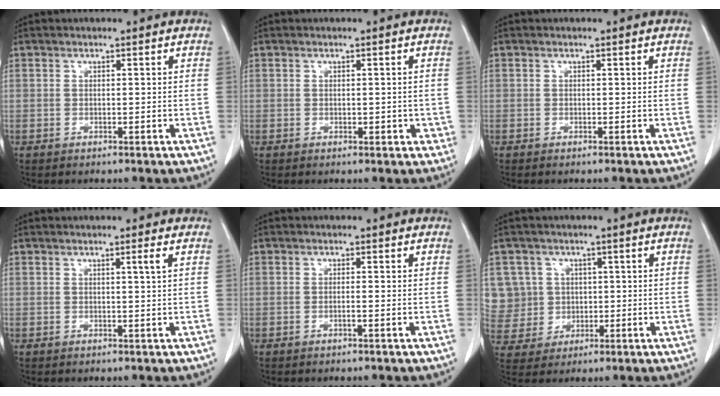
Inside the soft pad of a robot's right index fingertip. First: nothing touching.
{"total": 1.9, "force": [-0.2, 1.2, 1.4], "torque": [-0.014, 0.007, 0.002]}
{"total": 0.0}
{"total": 1.1, "force": [0.4, -0.4, 0.9], "torque": [-0.020, -0.004, 0.011]}
{"total": 0.7, "force": [-0.3, -0.1, 0.7], "torque": [-0.012, 0.000, -0.004]}
{"total": 10.0, "force": [1.9, 9.8, 0.8], "torque": [-0.040, 0.042, 0.057]}